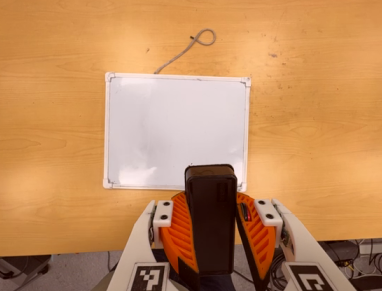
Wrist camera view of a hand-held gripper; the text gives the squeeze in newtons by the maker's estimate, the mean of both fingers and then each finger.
{"total": 10.6, "left": 10.3, "right": 10.8}